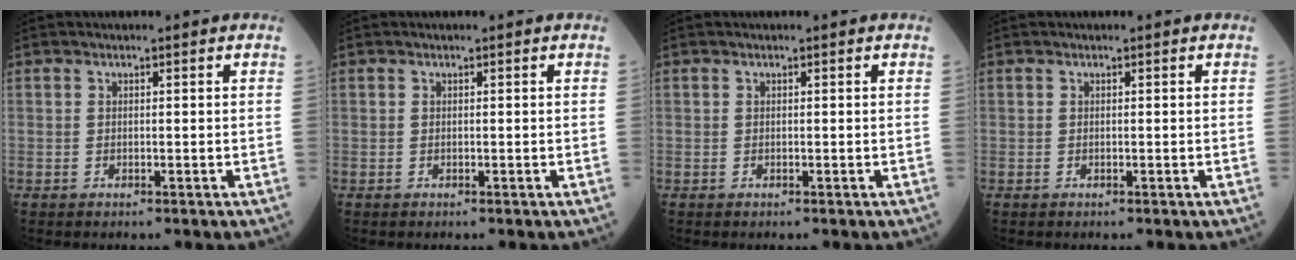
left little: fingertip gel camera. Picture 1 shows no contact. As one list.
[{"total": 0.0}, {"total": 0.0}, {"total": 0.0}]